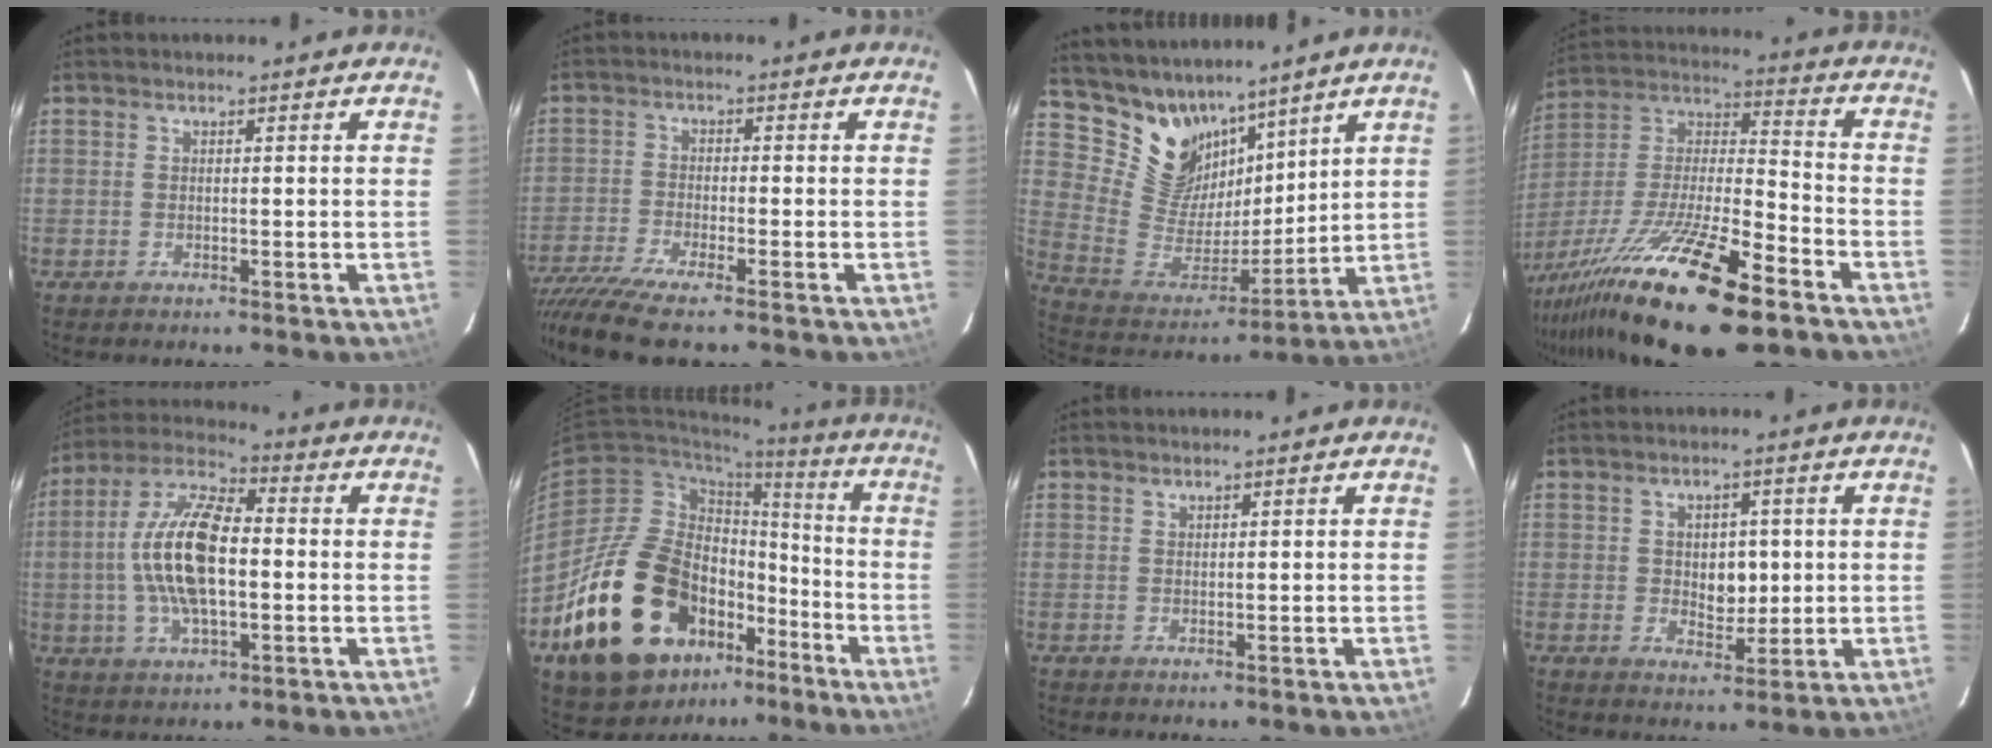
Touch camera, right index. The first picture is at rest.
{"total": 10.0, "force": [-8.3, 0.5, 5.5], "torque": [-0.136, -0.042, -0.154]}
{"total": 14.8, "force": [11.5, 8.1, 4.6], "torque": [-0.107, -0.005, 0.235]}
{"total": 26.4, "force": [-17.4, 5.4, 19.2], "torque": [-0.364, -0.043, -0.304]}
{"total": 15.3, "force": [-0.6, 6.3, 13.9], "torque": [-0.281, 0.012, -0.016]}
{"total": 25.6, "force": [-12.2, 15.1, 16.7], "torque": [-0.328, -0.004, -0.191]}
{"total": 0.6, "force": [0.6, 0.2, 0.0], "torque": [0.001, 0.000, 0.012]}
{"total": 5.2, "force": [0.5, 3.8, 3.5], "torque": [-0.053, 0.002, 0.014]}